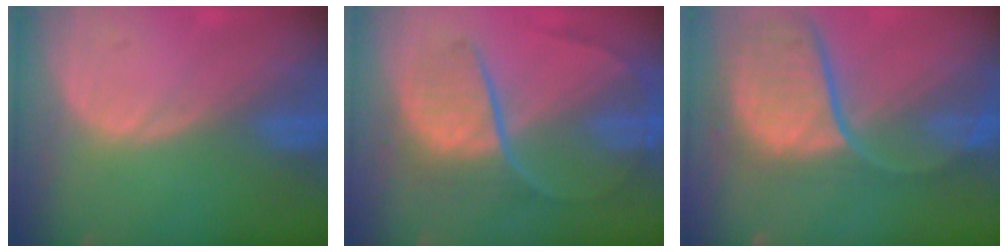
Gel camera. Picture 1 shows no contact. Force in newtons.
{"total": 8.8, "press": 7.5, "slide": 4.6}
{"total": 12.0, "press": 9.9, "slide": 6.7}